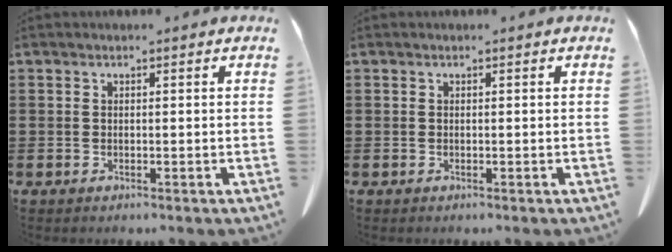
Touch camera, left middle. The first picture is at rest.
{"total": 0.0}